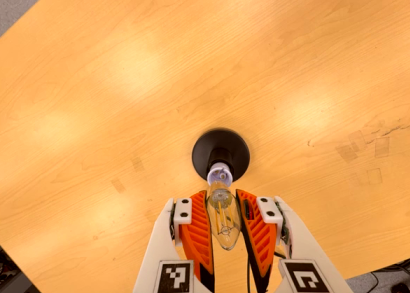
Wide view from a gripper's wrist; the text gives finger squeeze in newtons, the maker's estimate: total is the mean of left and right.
{"total": 18.5, "left": 19.7, "right": 17.2}